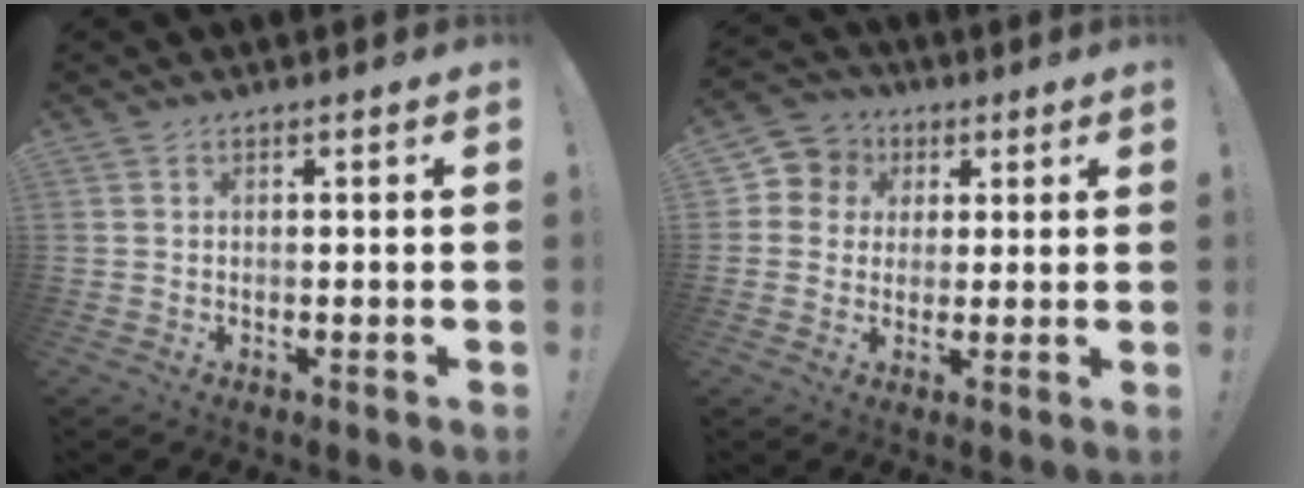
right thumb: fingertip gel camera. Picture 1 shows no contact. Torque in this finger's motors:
{"motor_torque": [-0.09, -0.04, -0.24, 0.08, -0.01]}